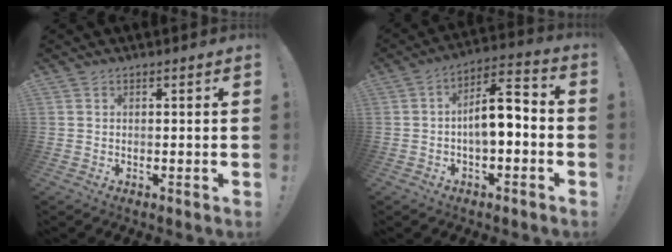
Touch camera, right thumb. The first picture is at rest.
{"total": 9.9, "force": [-1.0, 3.7, 9.2], "torque": [-0.138, 0.006, -0.016]}